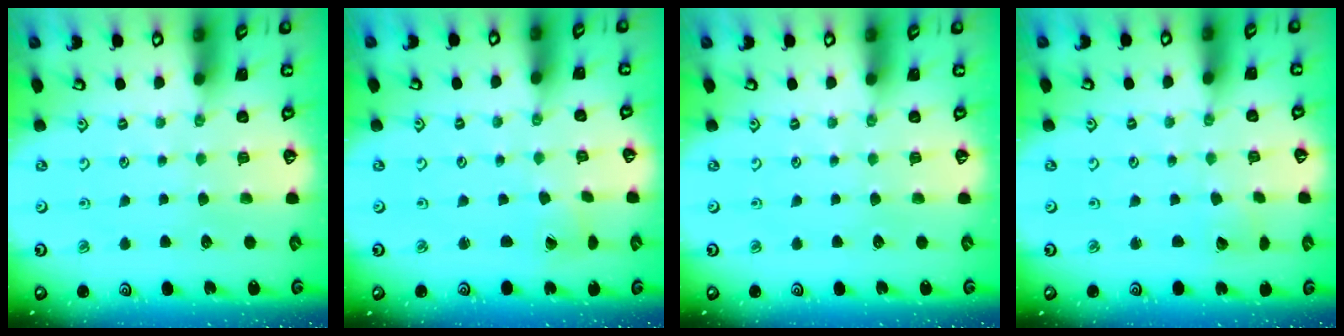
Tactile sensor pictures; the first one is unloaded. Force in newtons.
{"total": 2.5, "press": 2.5, "slide": 0.1}
{"total": 0.0}
{"total": 2.6, "press": 2.6, "slide": 0.1}